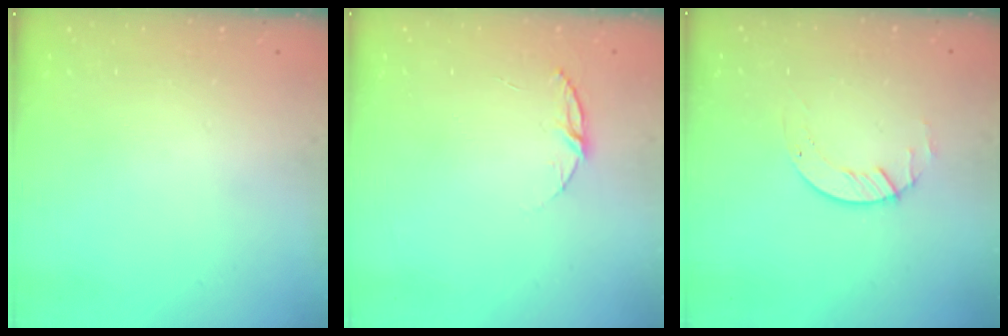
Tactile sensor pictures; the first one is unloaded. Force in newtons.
{"total": 5.9, "press": 5.8, "slide": 0.6}
{"total": 2.6, "press": 2.6, "slide": 0.3}